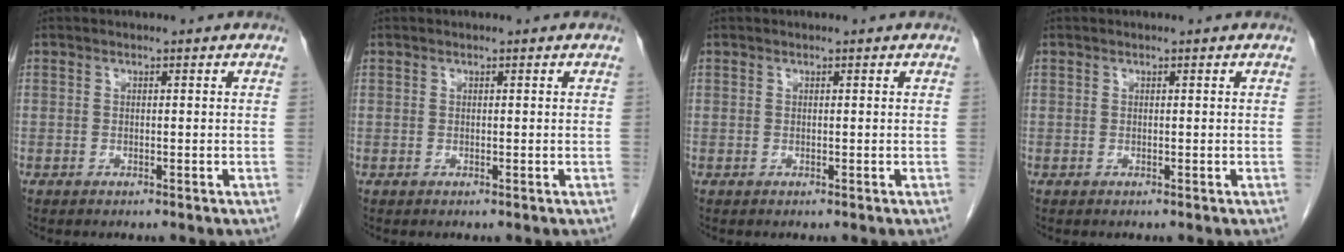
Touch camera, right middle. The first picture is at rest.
{"total": 0.0}
{"total": 0.0}
{"total": 0.0}